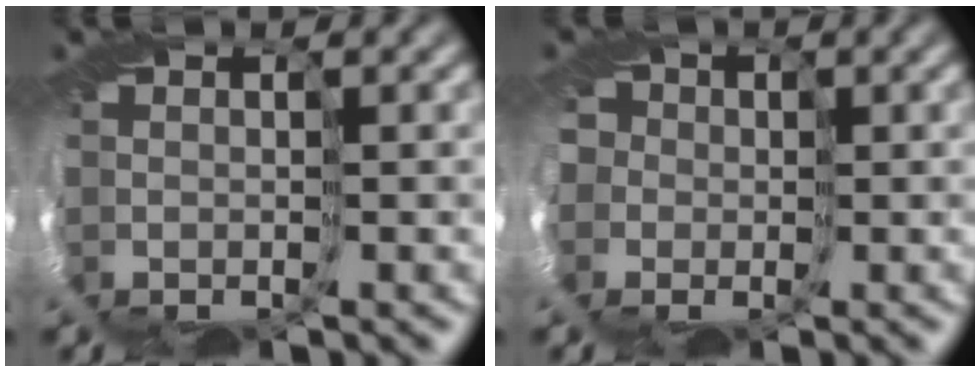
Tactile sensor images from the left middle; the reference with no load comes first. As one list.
[{"total": 6.6, "force": [-1.2, 6.2, 1.9], "torque": [-0.058, 0.014, -0.055]}]